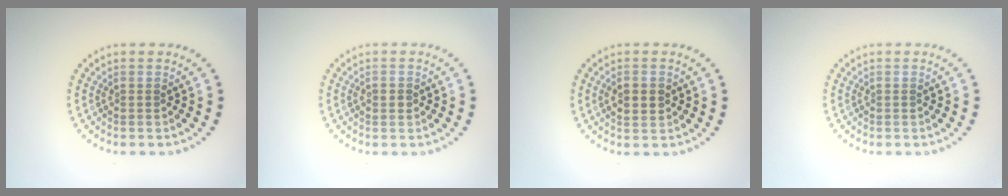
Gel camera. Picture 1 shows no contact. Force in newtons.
{"total": 1.3, "press": 1.3, "slide": 0.2}
{"total": 2.3, "press": 2.3, "slide": 0.2}
{"total": 0.0}